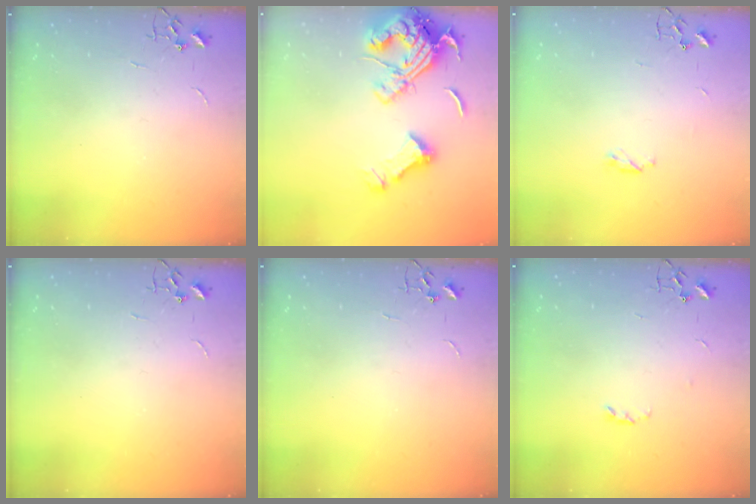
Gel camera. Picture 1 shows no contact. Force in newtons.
{"total": 17.9, "press": 17.7, "slide": 2.2}
{"total": 3.3, "press": 3.2, "slide": 0.6}
{"total": 0.0}
{"total": 0.0}
{"total": 2.9, "press": 2.8, "slide": 0.5}